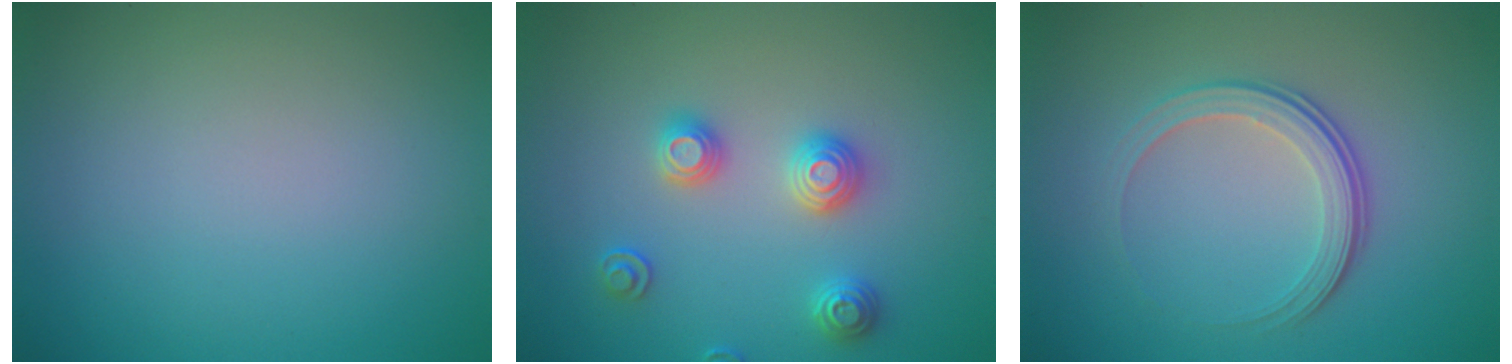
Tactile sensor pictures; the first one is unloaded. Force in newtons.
{"total": 2.8, "press": 2.8, "slide": 0.2}
{"total": 3.7, "press": 2.6, "slide": 2.6}